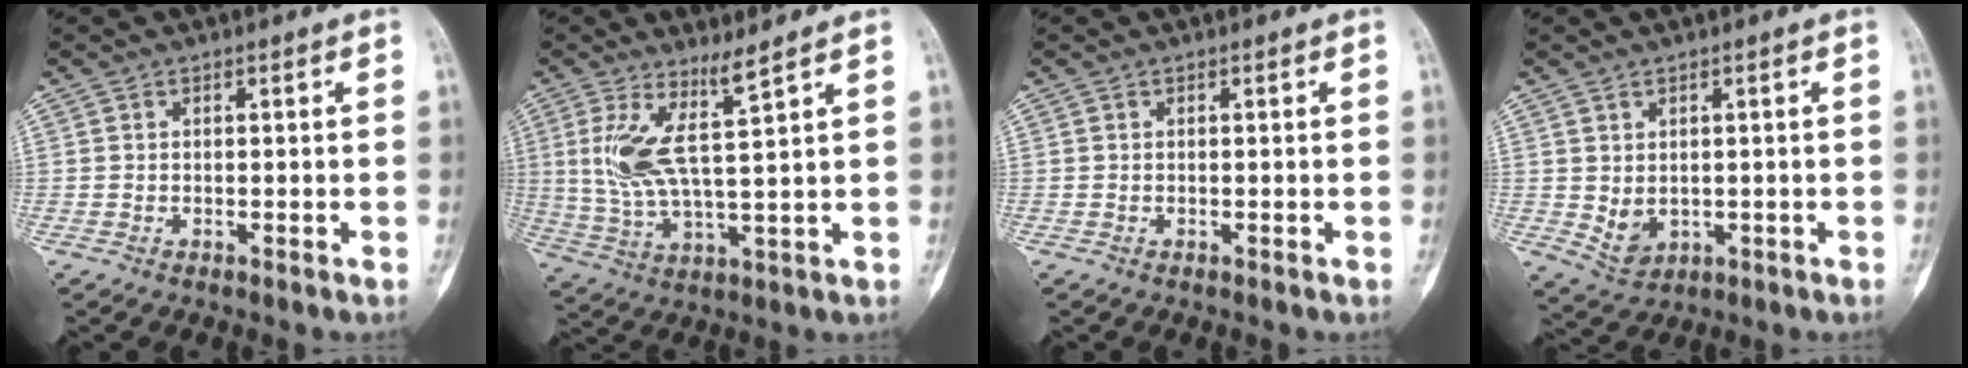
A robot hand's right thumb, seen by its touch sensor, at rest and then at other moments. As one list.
[{"total": 8.6, "force": [4.1, 0.6, 7.6], "torque": [-0.170, -0.038, 0.088]}, {"total": 0.0}, {"total": 4.0, "force": [0.1, 3.1, 2.6], "torque": [-0.036, -0.010, 0.019]}]